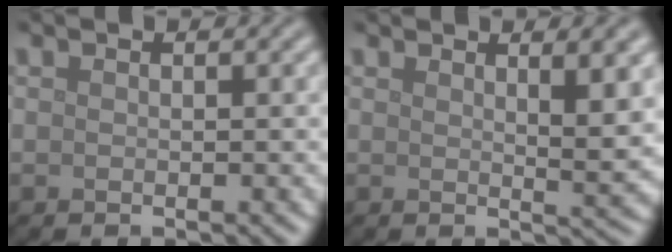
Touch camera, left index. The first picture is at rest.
{"total": 4.0, "force": [1.9, 1.1, 3.4], "torque": [-0.035, -0.006, 0.028]}